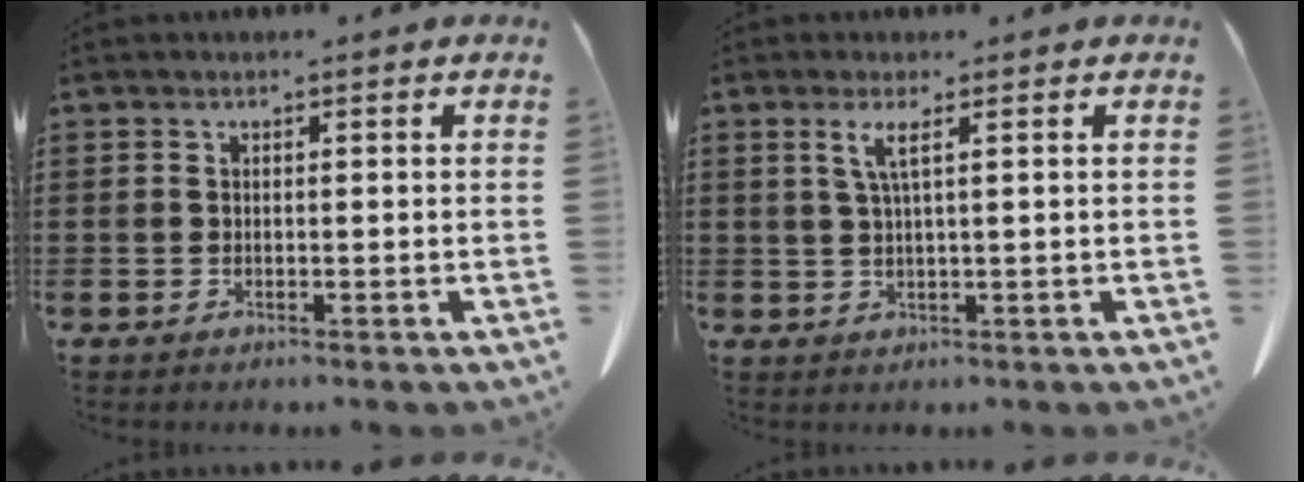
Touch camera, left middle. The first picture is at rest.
{"total": 2.6, "force": [1.0, 0.0, 2.5], "torque": [-0.054, -0.002, 0.016]}